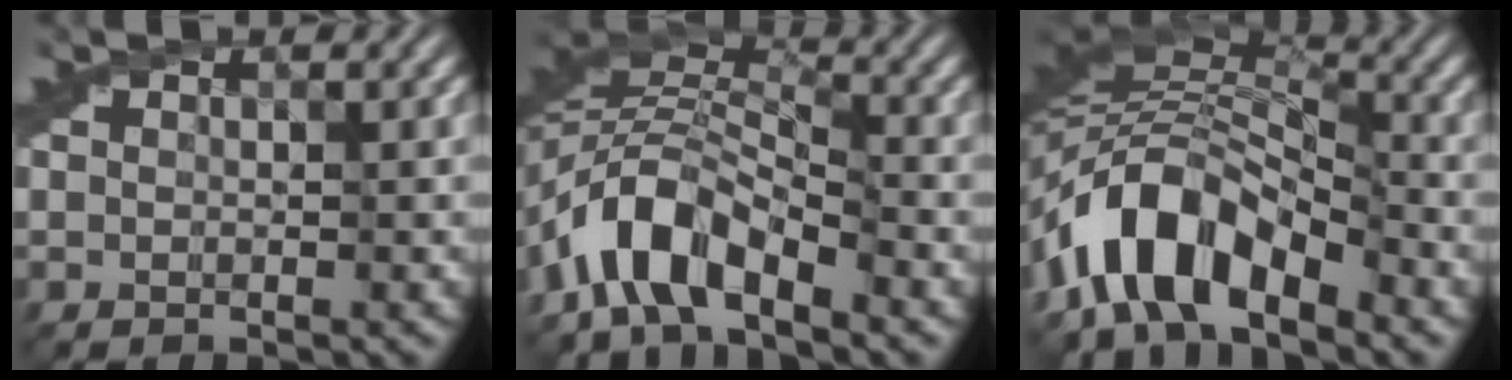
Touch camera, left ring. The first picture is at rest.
{"total": 6.9, "force": [-4.9, 2.3, 4.1], "torque": [-0.066, 0.002, -0.107]}
{"total": 9.6, "force": [-5.9, 3.8, 6.5], "torque": [-0.105, 0.013, -0.122]}